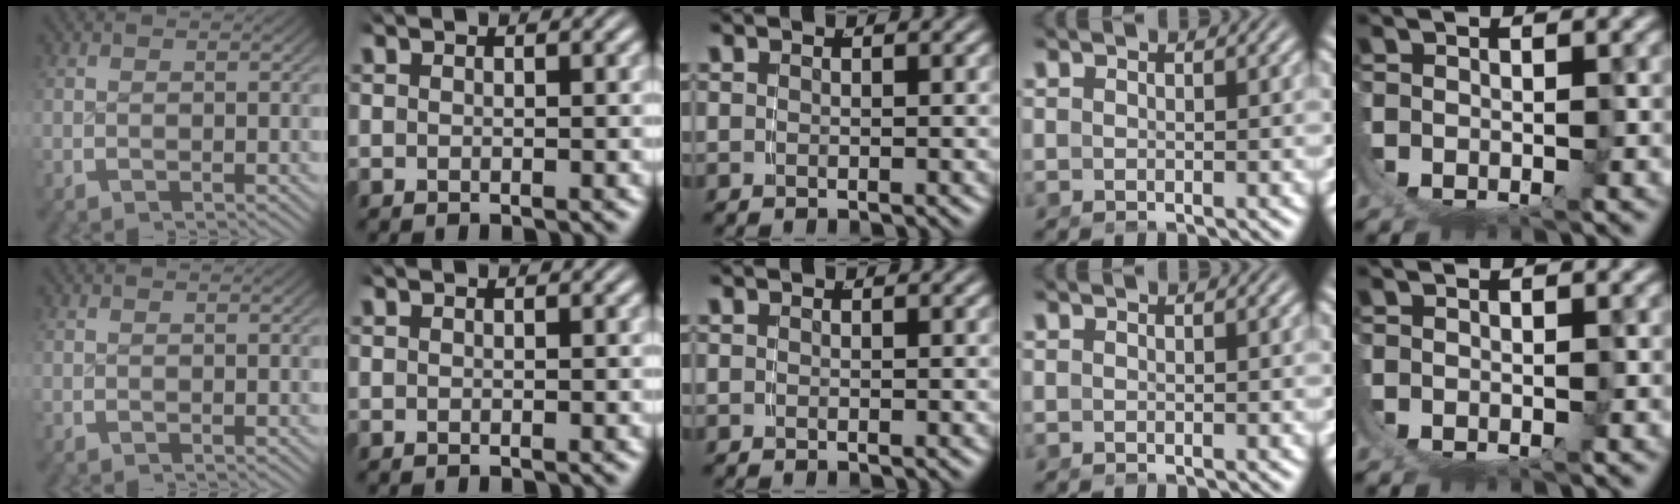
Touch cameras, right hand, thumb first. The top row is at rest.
{}